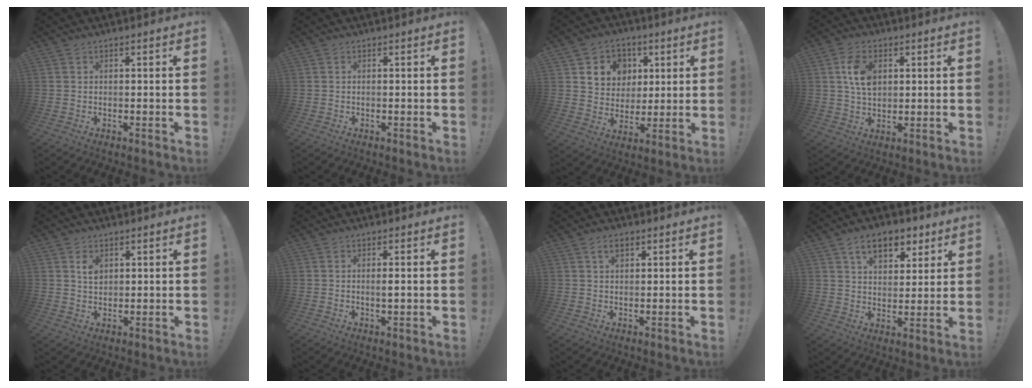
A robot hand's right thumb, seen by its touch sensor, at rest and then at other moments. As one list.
[{"total": 0.0}, {"total": 10.0, "force": [3.5, 9.0, 2.4], "torque": [-0.035, -0.020, 0.073]}, {"total": 8.8, "force": [2.4, 6.0, 6.1], "torque": [-0.110, 0.007, 0.046]}, {"total": 3.7, "force": [1.6, 2.5, 2.2], "torque": [-0.021, -0.009, 0.024]}, {"total": 1.5, "force": [0.3, 0.1, 1.5], "torque": [-0.021, -0.003, 0.002]}, {"total": 3.4, "force": [1.7, 1.8, 2.4], "torque": [-0.040, 0.002, 0.029]}, {"total": 11.6, "force": [6.4, 6.9, 6.8], "torque": [-0.100, -0.019, 0.119]}]